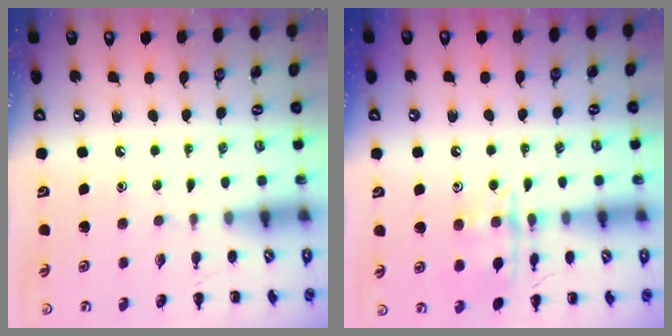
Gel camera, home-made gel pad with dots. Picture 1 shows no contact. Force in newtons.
{"total": 12.3, "press": 12.3, "slide": 0.6}